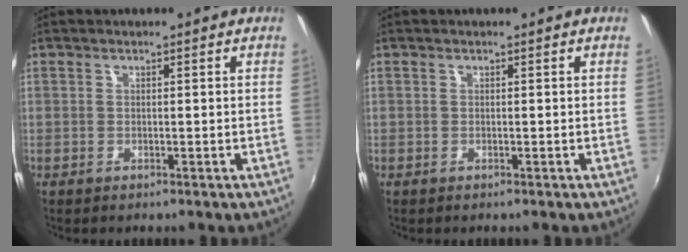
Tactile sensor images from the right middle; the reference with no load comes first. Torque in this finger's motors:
{"motor_torque": [0.10, -0.03, 0.03, 0.01]}